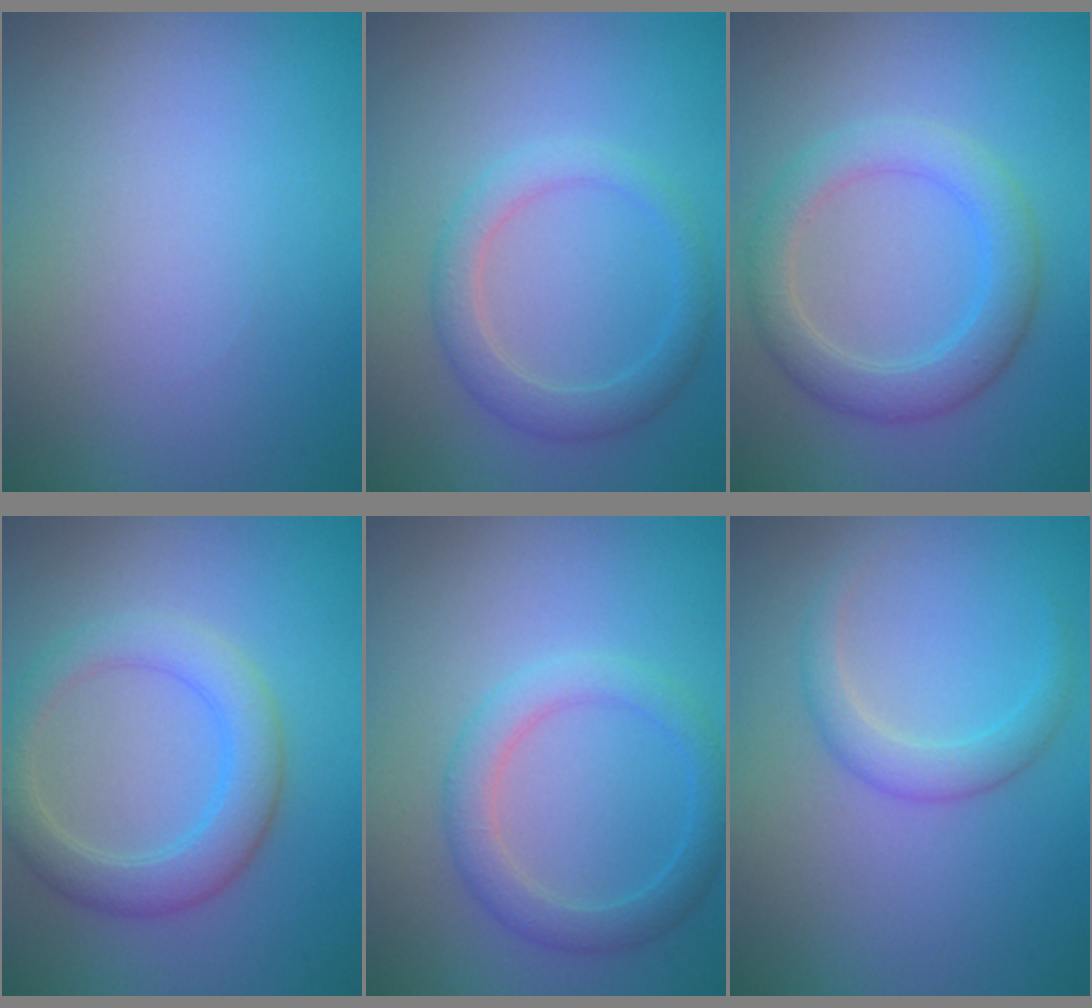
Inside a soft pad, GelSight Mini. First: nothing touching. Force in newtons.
{"total": 2.8, "press": 2.8, "slide": 0.1}
{"total": 4.0, "press": 4.0, "slide": 0.3}
{"total": 4.1, "press": 4.0, "slide": 0.4}
{"total": 3.0, "press": 3.0, "slide": 0.2}
{"total": 2.1, "press": 2.1, "slide": 0.1}